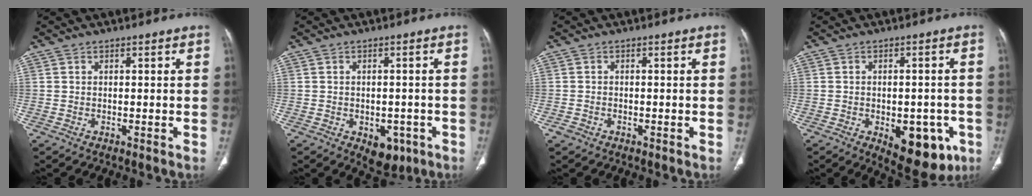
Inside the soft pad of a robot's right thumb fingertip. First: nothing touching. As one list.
[{"total": 6.0, "force": [-2.6, 3.9, 3.7], "torque": [-0.026, 0.008, -0.023]}, {"total": 1.2, "force": [-0.7, 0.9, 0.3], "torque": [-0.008, 0.004, -0.014]}, {"total": 12.9, "force": [-5.0, 6.9, 9.7], "torque": [-0.091, 0.010, -0.051]}]